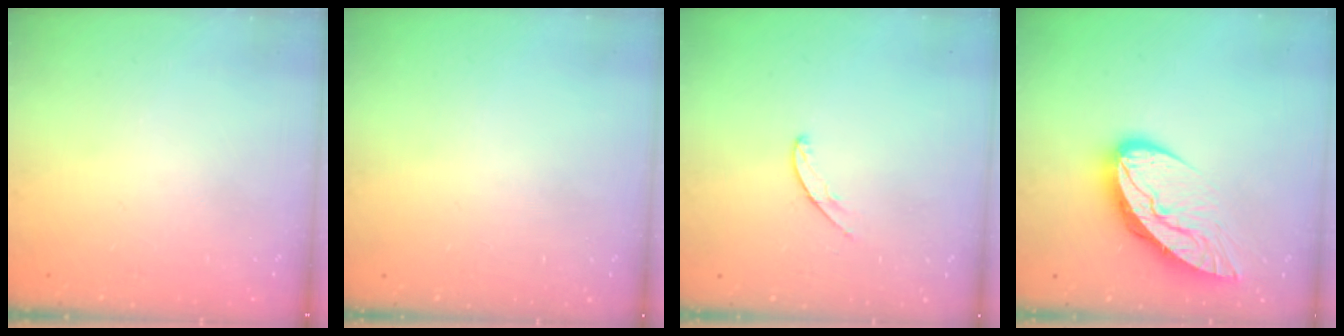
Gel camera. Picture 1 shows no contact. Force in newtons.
{"total": 0.0}
{"total": 5.0, "press": 4.9, "slide": 0.4}
{"total": 12.0, "press": 11.9, "slide": 1.1}